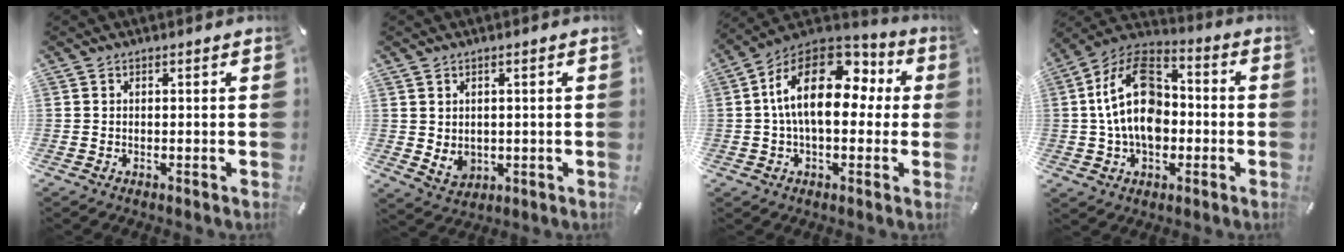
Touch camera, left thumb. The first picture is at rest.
{"total": 4.0, "force": [1.1, 3.6, 1.5], "torque": [-0.022, -0.008, 0.019]}
{"total": 18.4, "force": [3.2, 10.6, 14.7], "torque": [-0.259, -0.008, 0.051]}
{"total": 17.4, "force": [-0.5, 12.5, 12.1], "torque": [-0.251, 0.019, -0.012]}